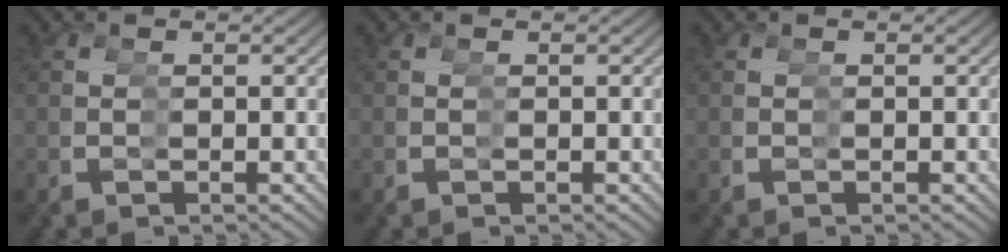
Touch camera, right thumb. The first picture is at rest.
{"total": 0.0}
{"total": 0.0}